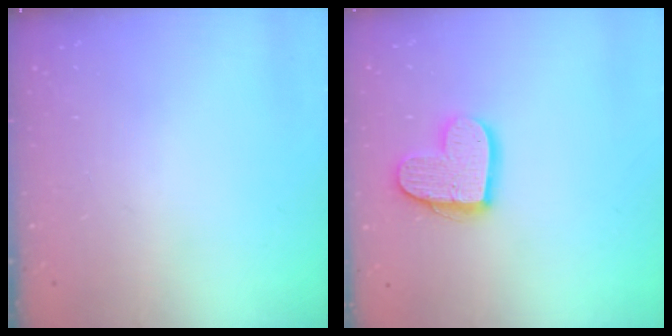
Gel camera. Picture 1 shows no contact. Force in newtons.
{"total": 14.5, "press": 14.5, "slide": 1.0}